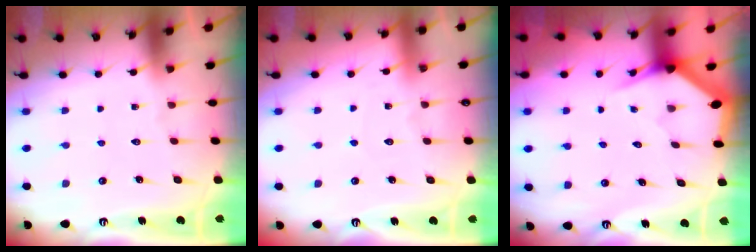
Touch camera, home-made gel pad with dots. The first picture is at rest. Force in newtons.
{"total": 2.6, "press": 2.6, "slide": 0.4}
{"total": 3.0, "press": 3.0, "slide": 0.0}